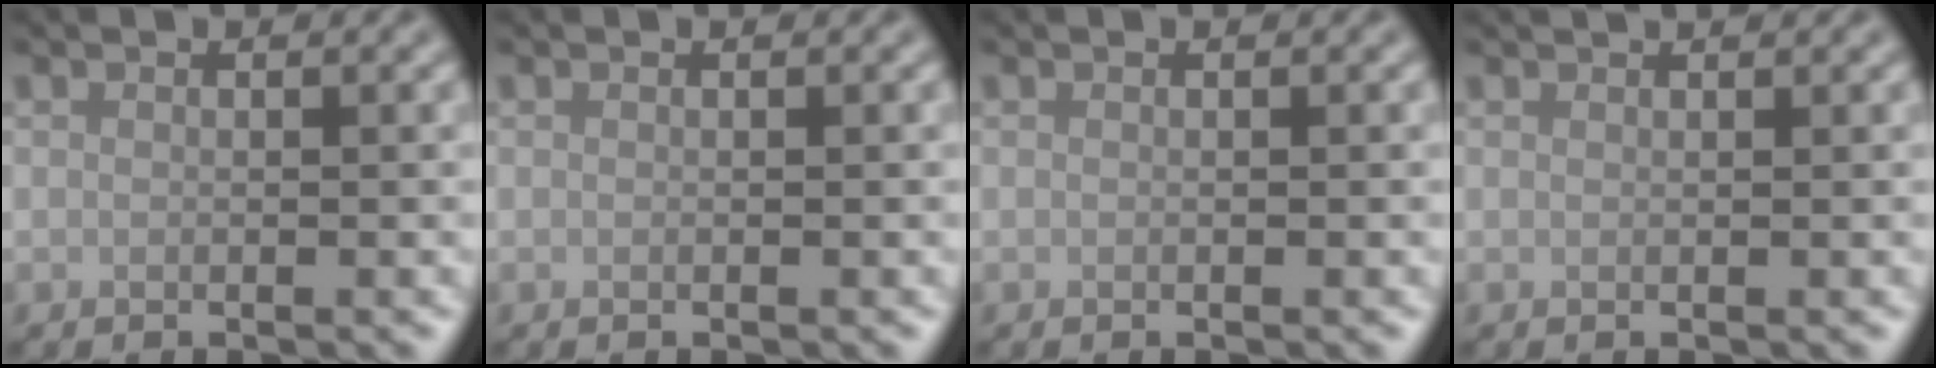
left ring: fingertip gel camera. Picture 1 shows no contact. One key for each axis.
{"total": 0.0}
{"total": 0.0}
{"total": 1.2, "fx": 1.1, "fy": 0.2, "fz": 0.4, "tx": -0.009, "ty": -0.002, "tz": 0.006}